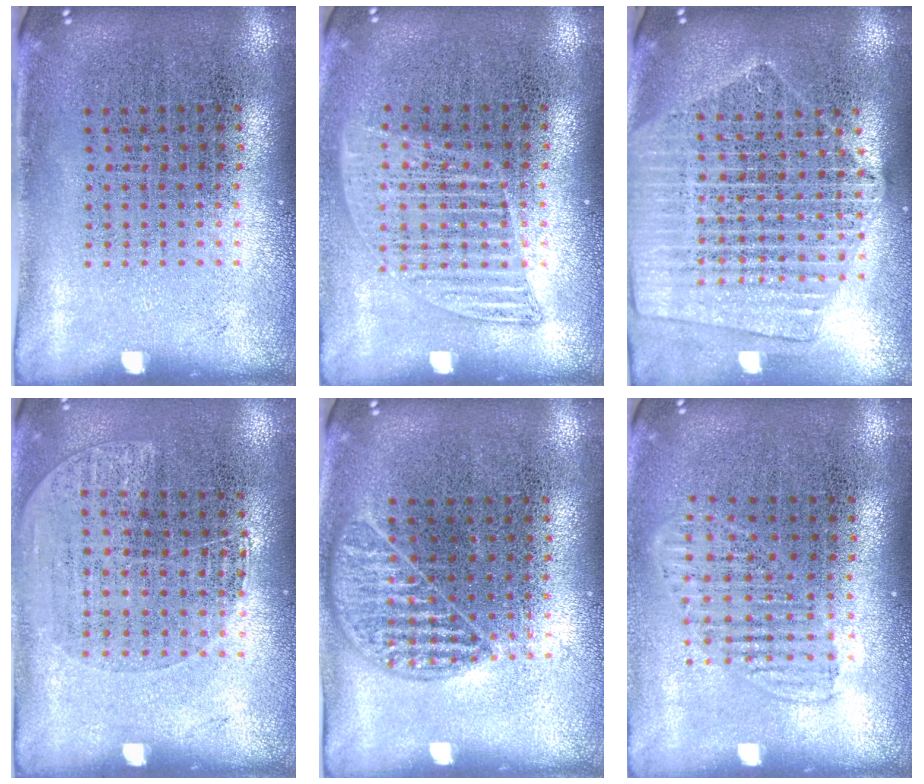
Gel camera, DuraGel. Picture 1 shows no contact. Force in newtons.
{"total": 1.2, "press": 1.1, "slide": 0.4}
{"total": 2.2, "press": 2.0, "slide": 1.0}
{"total": 1.1, "press": 1.0, "slide": 0.5}
{"total": 1.1, "press": 1.0, "slide": 0.4}
{"total": 1.4, "press": 1.2, "slide": 0.7}